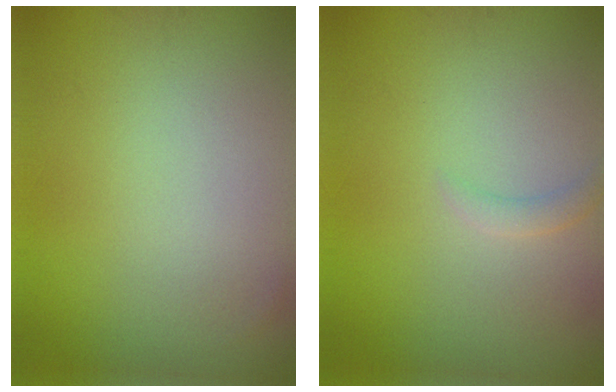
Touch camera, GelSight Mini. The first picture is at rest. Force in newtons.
{"total": 1.0, "press": 1.0, "slide": 0.1}